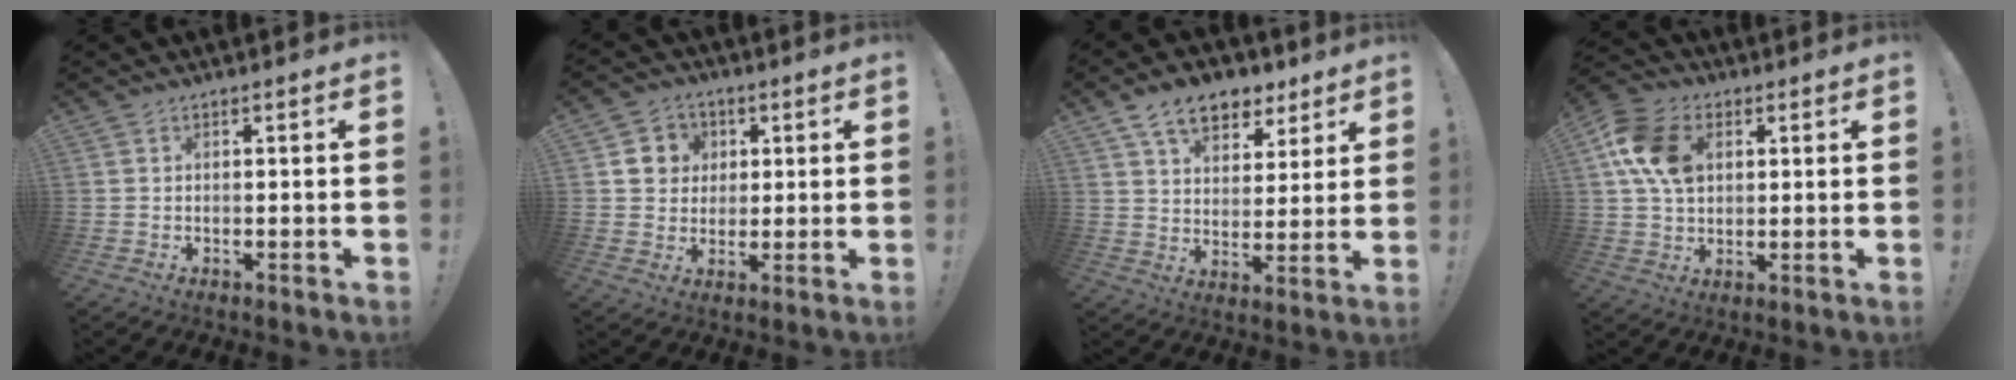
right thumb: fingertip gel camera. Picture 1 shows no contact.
{"total": 8.1, "force": [2.0, 7.7, 1.7], "torque": [-0.024, -0.005, 0.043]}
{"total": 13.0, "force": [8.0, 7.9, 6.4], "torque": [-0.102, -0.039, 0.150]}
{"total": 13.5, "force": [3.9, 9.8, 8.4], "torque": [-0.139, -0.001, 0.078]}